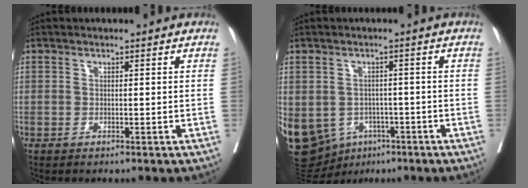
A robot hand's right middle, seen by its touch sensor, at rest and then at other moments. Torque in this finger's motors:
{"motor_torque": [0.44, -0.27, 1.05, 0.21]}